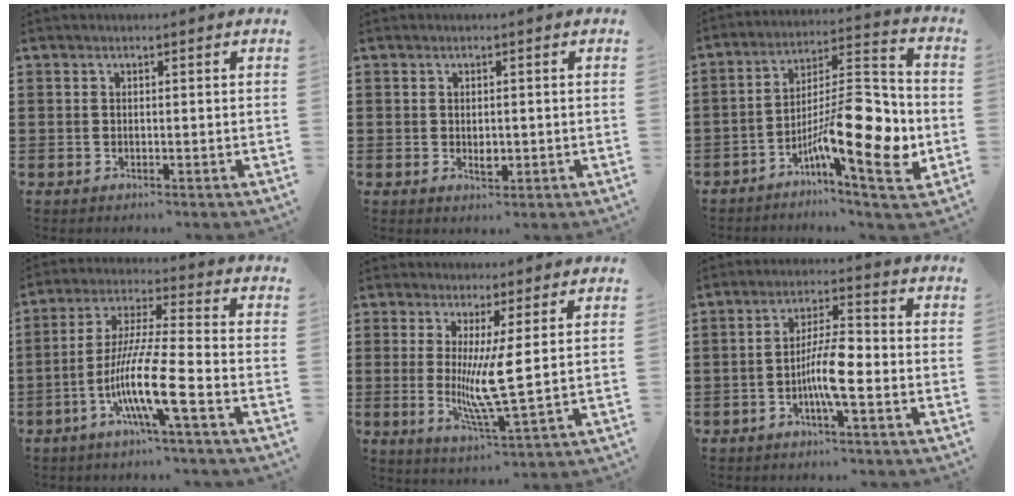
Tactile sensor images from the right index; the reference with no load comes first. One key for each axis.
{"total": 1.7, "fx": -0.1, "fy": 1.0, "fz": 1.4, "tx": -0.025, "ty": 0.002, "tz": -0.002}
{"total": 14.0, "fx": -5.0, "fy": 4.1, "fz": 12.4, "tx": -0.200, "ty": -0.014, "tz": -0.092}
{"total": 12.1, "fx": -5.5, "fy": 0.7, "fz": 10.8, "tx": -0.228, "ty": -0.010, "tz": -0.112}
{"total": 7.3, "fx": 1.0, "fy": 0.3, "fz": 7.2, "tx": -0.129, "ty": -0.018, "tz": 0.016}
{"total": 6.8, "fx": -1.9, "fy": 1.3, "fz": 6.4, "tx": -0.124, "ty": 0.000, "tz": -0.040}